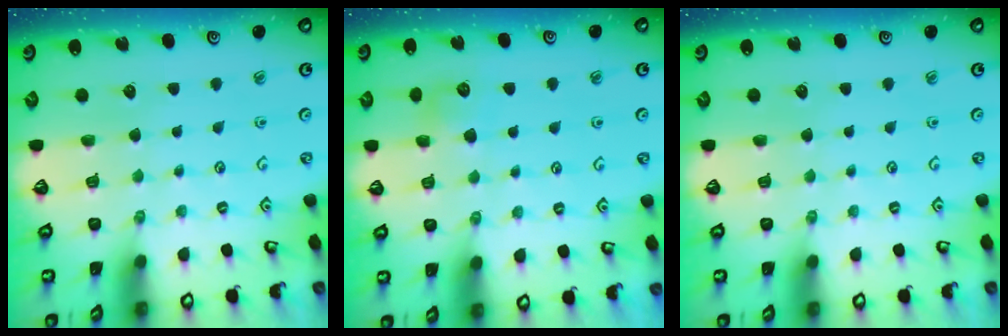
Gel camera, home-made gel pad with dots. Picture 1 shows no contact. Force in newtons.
{"total": 5.3, "press": 5.3, "slide": 0.6}
{"total": 0.0}